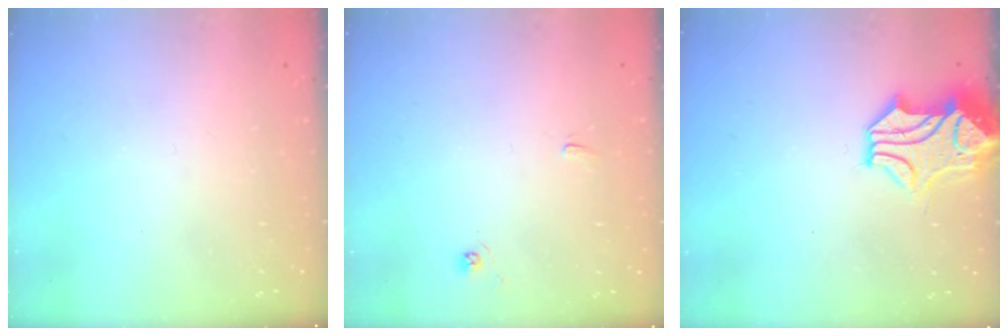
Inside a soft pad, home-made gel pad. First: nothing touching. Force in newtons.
{"total": 2.6, "press": 2.5, "slide": 0.3}
{"total": 1.5, "press": 1.2, "slide": 1.0}